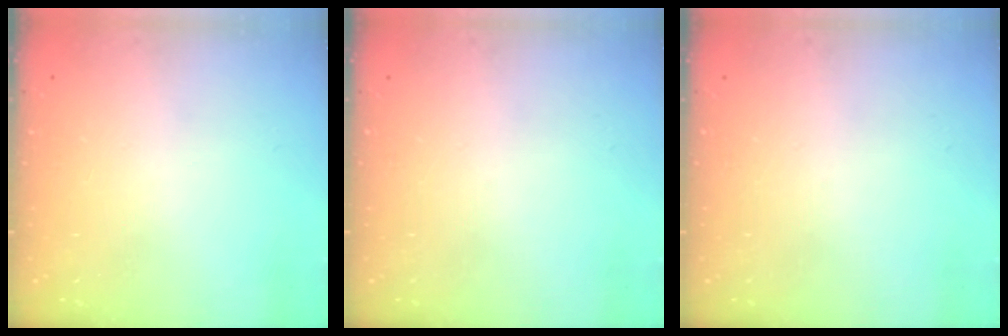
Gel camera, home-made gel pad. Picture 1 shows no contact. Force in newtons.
{"total": 0.0}
{"total": 0.0}